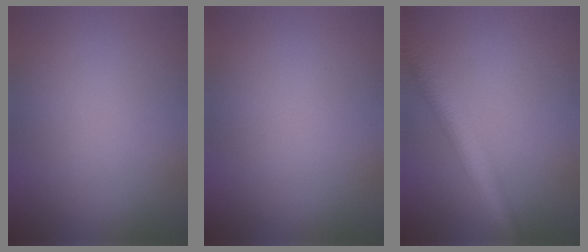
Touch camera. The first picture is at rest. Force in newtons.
{"total": 0.0}
{"total": 5.2, "press": 5.2, "slide": 0.2}